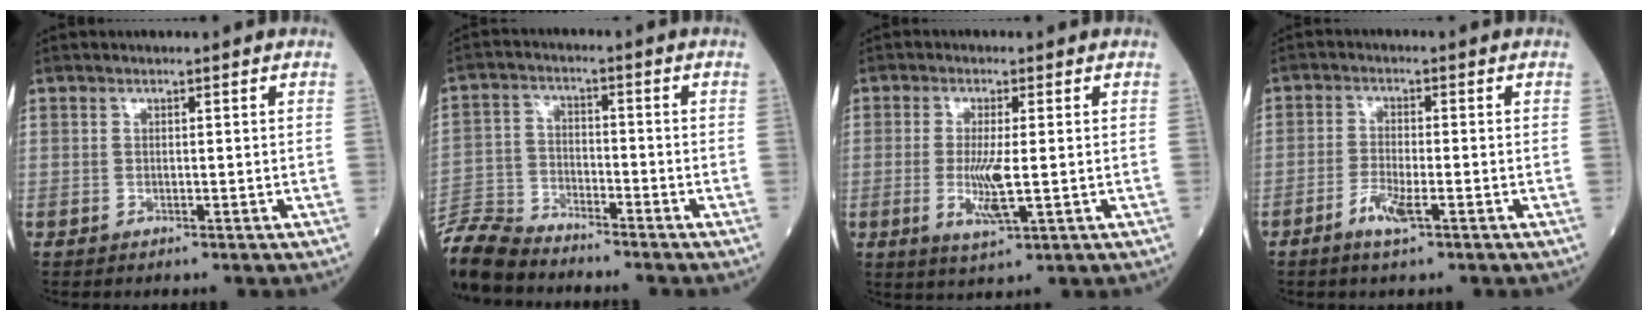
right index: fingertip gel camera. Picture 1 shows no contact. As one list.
[{"total": 9.5, "force": [-9.2, 1.5, 1.9], "torque": [-0.043, -0.010, -0.184]}, {"total": 5.7, "force": [-0.6, 0.6, 5.6], "torque": [-0.118, -0.015, -0.010]}, {"total": 4.0, "force": [-2.1, 0.5, 3.3], "torque": [-0.070, -0.004, -0.042]}]